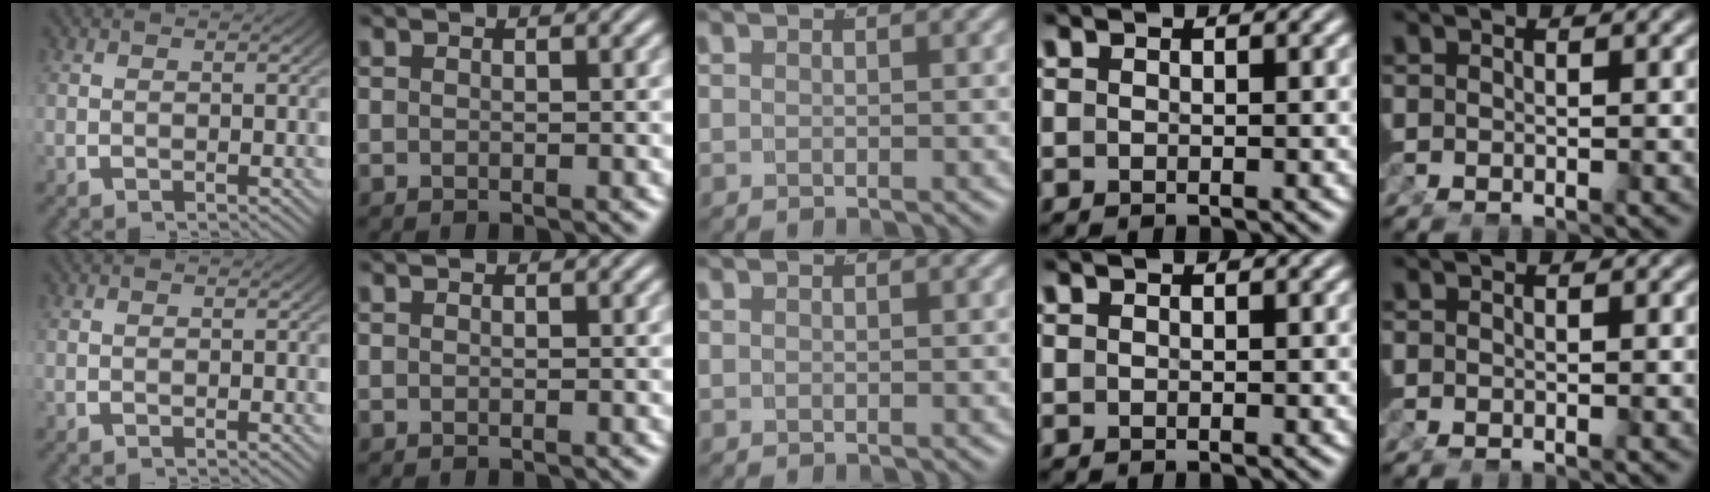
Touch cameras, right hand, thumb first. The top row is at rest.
{}